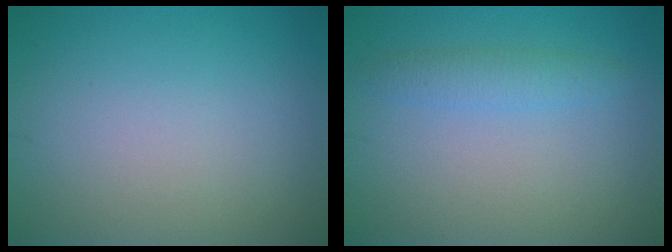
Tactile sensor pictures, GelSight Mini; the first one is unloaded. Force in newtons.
{"total": 2.0, "press": 2.0, "slide": 0.1}